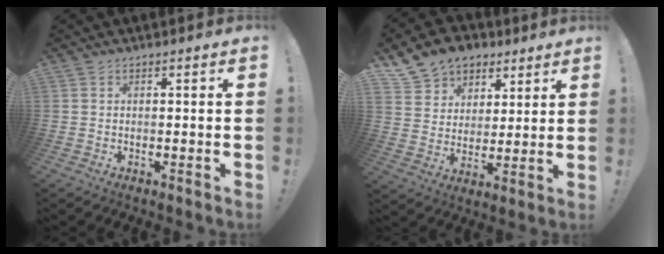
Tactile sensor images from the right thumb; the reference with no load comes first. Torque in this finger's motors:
{"motor_torque": [0.58, 0.62, 0.54, 0.54, 0.05]}